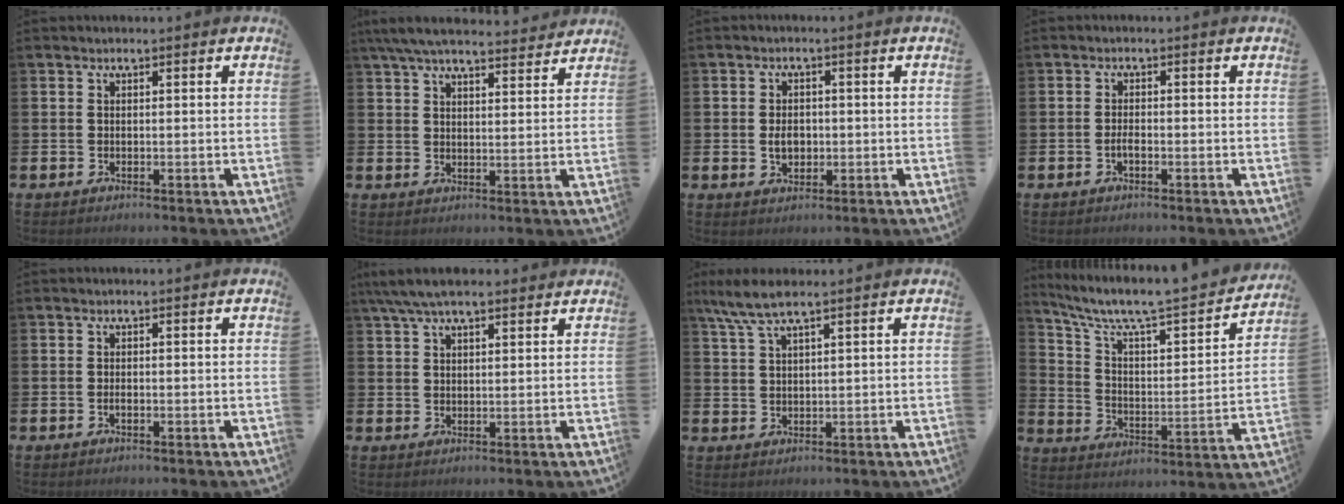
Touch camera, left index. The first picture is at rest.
{"total": 6.4, "force": [6.0, 1.1, 2.1], "torque": [-0.058, -0.027, 0.108]}
{"total": 2.7, "force": [-0.1, 2.0, 1.8], "torque": [-0.018, 0.000, -0.008]}
{"total": 1.3, "force": [-0.6, 0.4, 1.1], "torque": [-0.027, 0.002, -0.010]}
{"total": 0.7, "force": [-0.2, 0.3, 0.6], "torque": [-0.017, 0.001, -0.003]}
{"total": 5.7, "force": [4.7, 1.5, 2.8], "torque": [-0.071, -0.004, 0.088]}
{"total": 5.6, "force": [4.1, 1.0, 3.6], "torque": [-0.083, -0.006, 0.076]}
{"total": 7.5, "force": [6.6, 1.0, 3.5], "torque": [-0.103, -0.054, 0.105]}